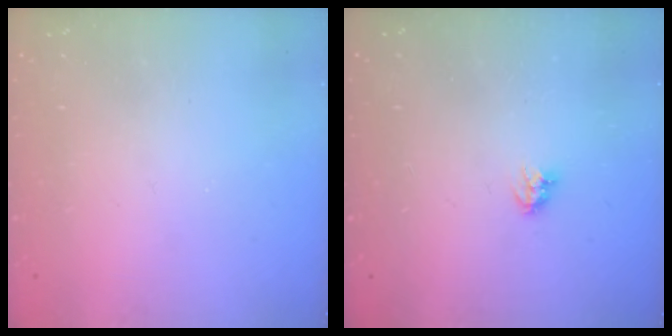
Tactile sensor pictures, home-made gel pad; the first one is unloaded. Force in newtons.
{"total": 3.4, "press": 3.4, "slide": 0.4}